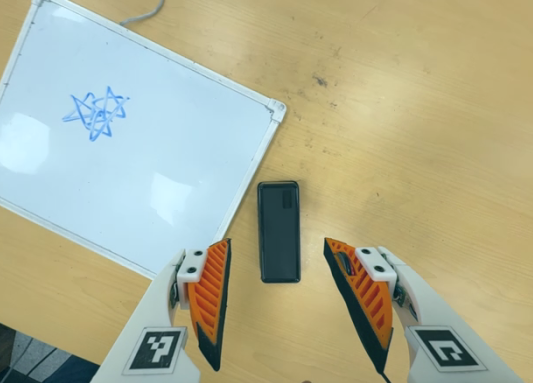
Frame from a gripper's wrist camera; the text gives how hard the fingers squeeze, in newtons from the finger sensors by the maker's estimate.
{"total": 0.0}